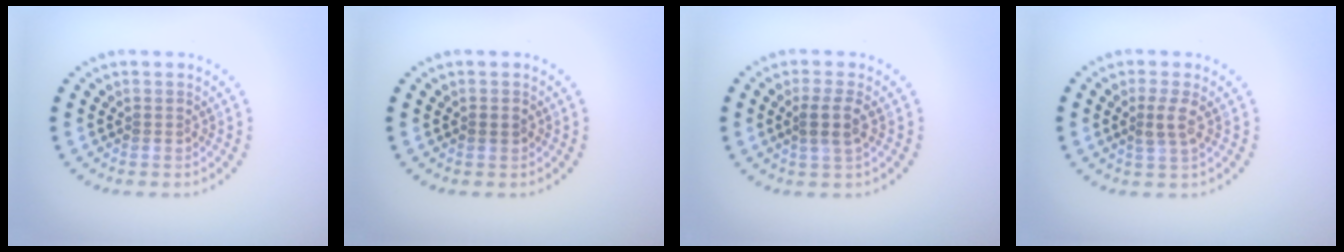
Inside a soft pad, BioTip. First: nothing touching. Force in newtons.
{"total": 0.8, "press": 0.8, "slide": 0.3}
{"total": 2.2, "press": 1.9, "slide": 1.1}
{"total": 1.9, "press": 1.6, "slide": 1.1}